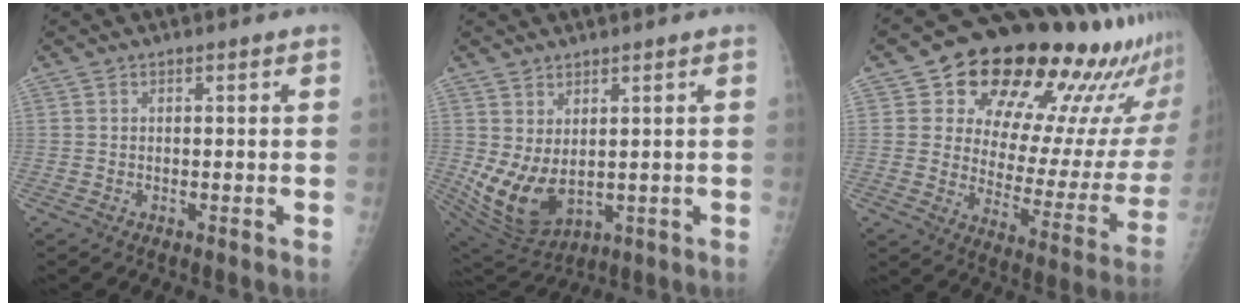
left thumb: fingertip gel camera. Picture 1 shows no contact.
{"total": 10.4, "force": [1.1, 6.2, 8.2], "torque": [-0.148, -0.023, 0.047]}
{"total": 27.2, "force": [20.3, 10.2, 14.9], "torque": [-0.176, -0.105, 0.273]}